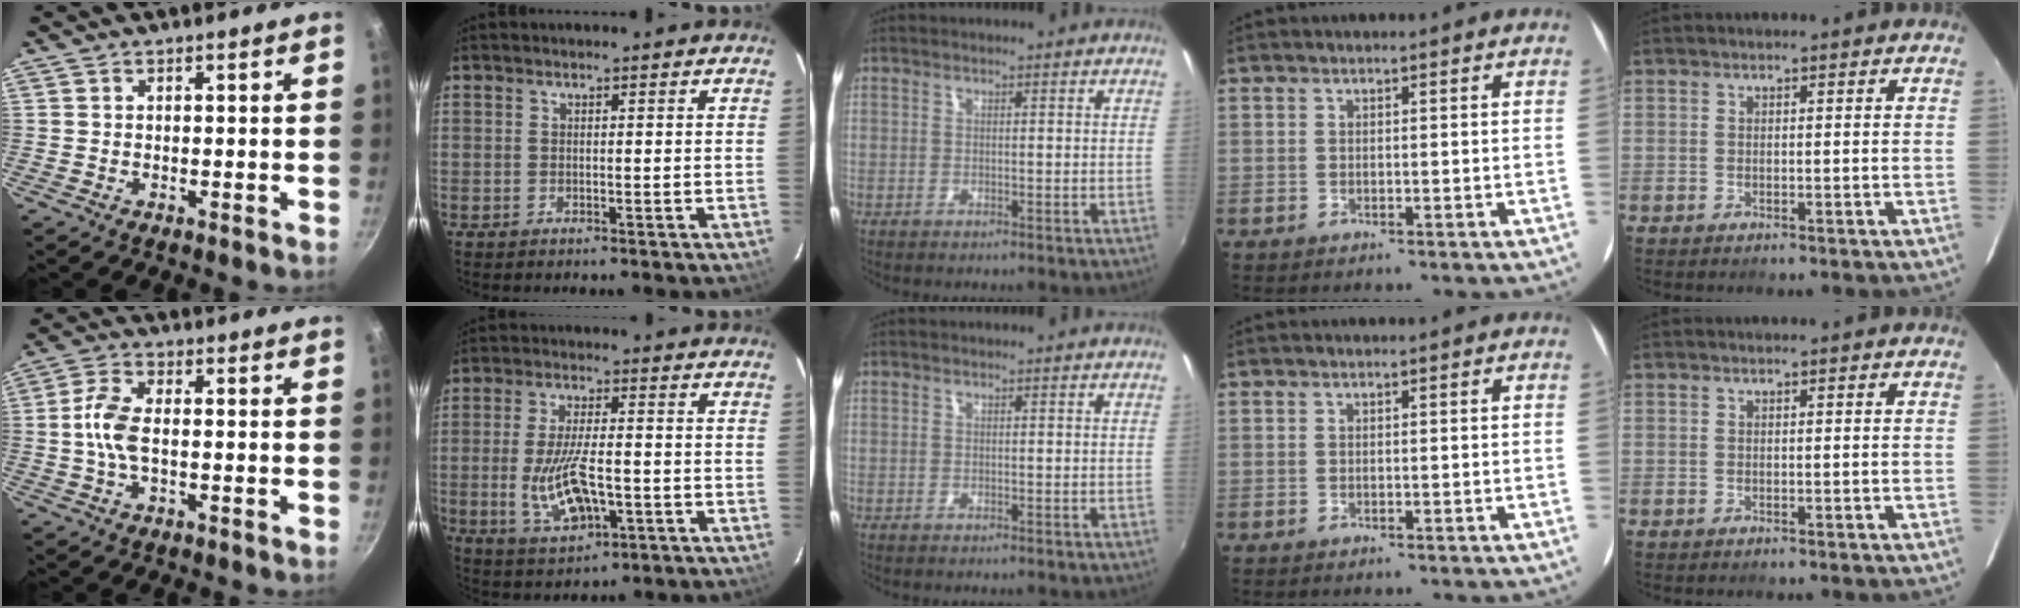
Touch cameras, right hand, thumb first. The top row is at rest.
{"thumb": {"total": 6.5, "force": [-0.6, 3.2, 5.6], "torque": [-0.122, 0.015, -0.018]}, "index": {"total": 10.8, "force": [-2.8, 4.1, 9.6], "torque": [-0.193, -0.012, -0.042]}}